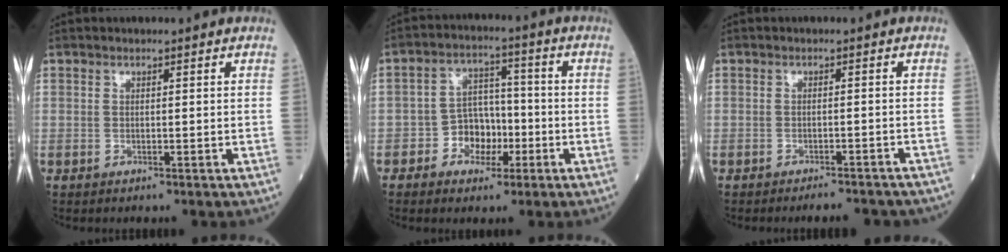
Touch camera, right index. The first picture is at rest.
{"total": 6.5, "force": [-2.3, 4.8, 3.6], "torque": [-0.060, 0.022, -0.040]}
{"total": 5.9, "force": [-5.5, 1.3, 1.9], "torque": [-0.012, -0.004, -0.066]}